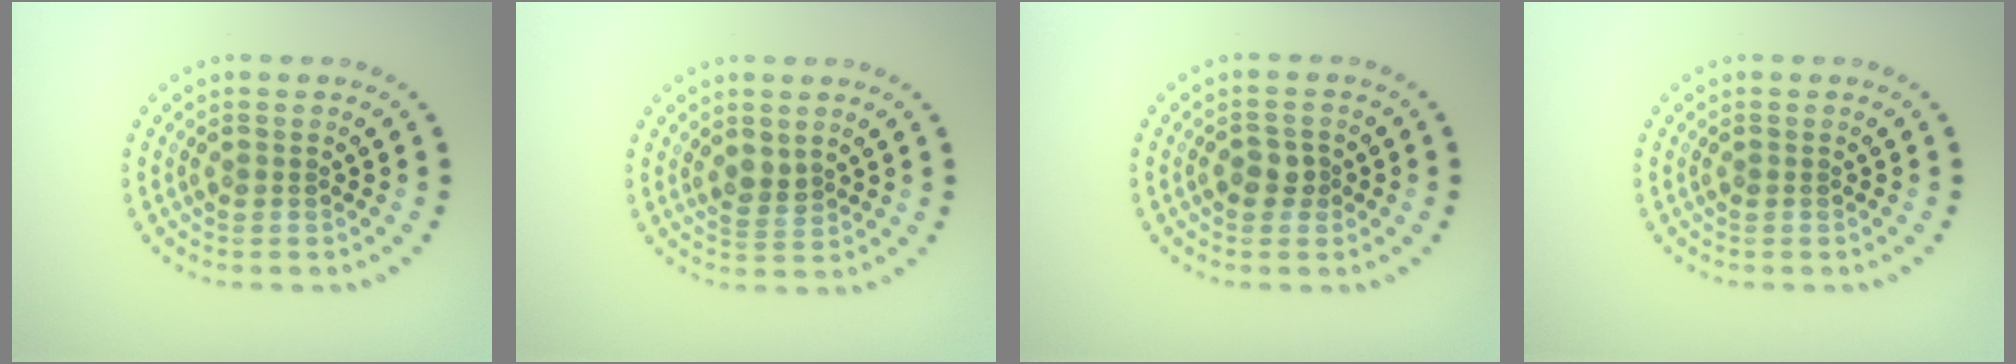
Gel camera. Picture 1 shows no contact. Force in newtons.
{"total": 1.6, "press": 1.3, "slide": 1.0}
{"total": 1.8, "press": 1.8, "slide": 0.4}
{"total": 0.0}